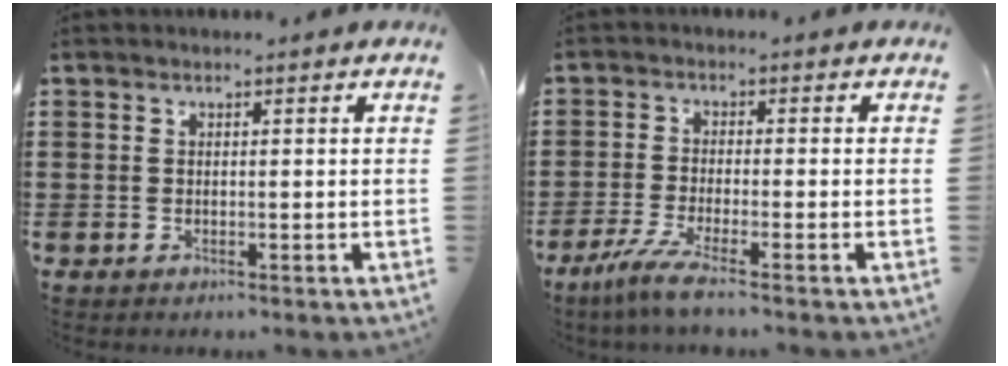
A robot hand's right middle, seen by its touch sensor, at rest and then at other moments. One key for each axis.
{"total": 3.5, "fx": -2.2, "fy": 0.0, "fz": 2.7, "tx": -0.068, "ty": -0.015, "tz": -0.044}